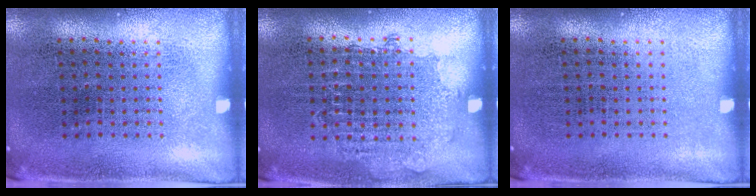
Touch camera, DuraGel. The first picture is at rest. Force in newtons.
{"total": 0.8, "press": 0.7, "slide": 0.2}
{"total": 0.0}